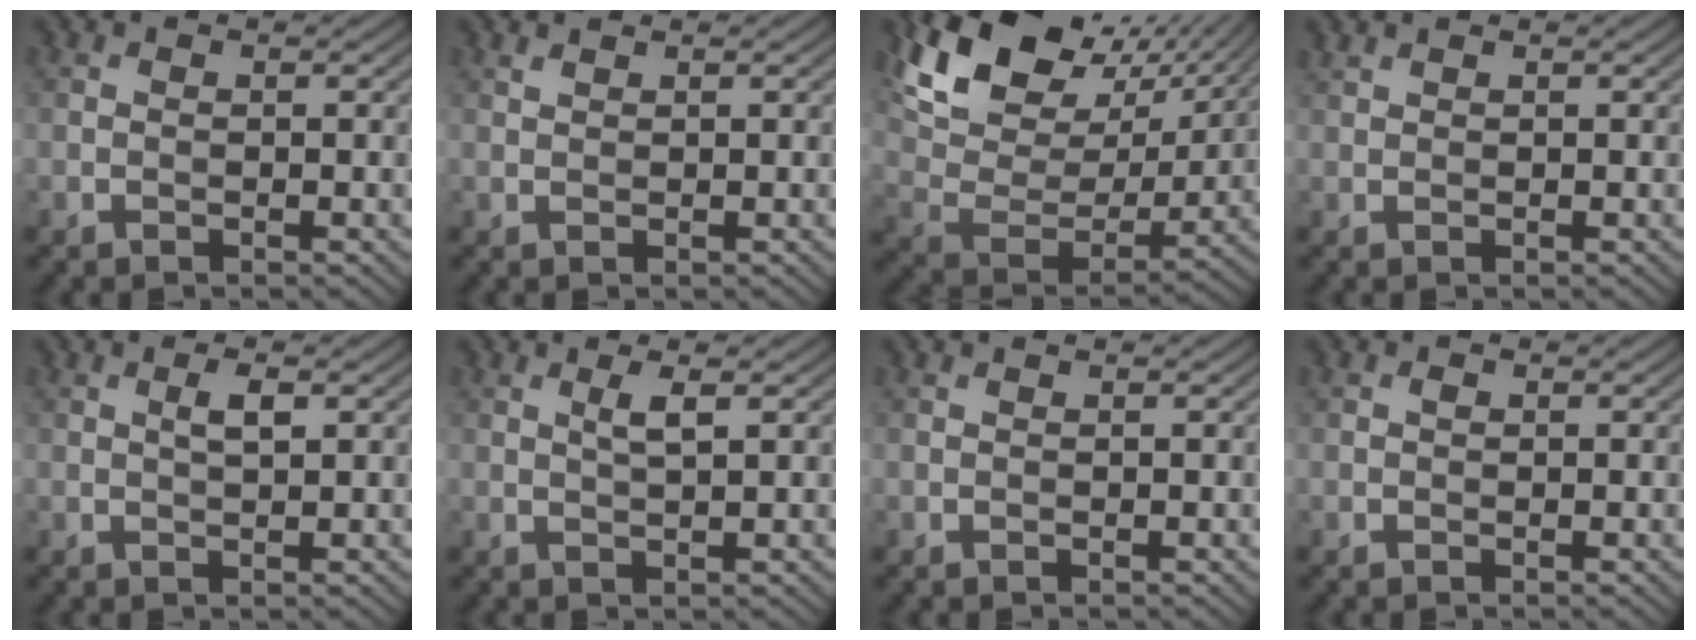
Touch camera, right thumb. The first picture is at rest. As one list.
[{"total": 0.8, "force": [0.7, 0.1, 0.4], "torque": [-0.014, 0.003, 0.017]}, {"total": 16.0, "force": [9.7, 8.9, 9.0], "torque": [-0.215, 0.016, 0.167]}, {"total": 1.0, "force": [0.9, 0.2, 0.3], "torque": [-0.011, 0.004, 0.023]}, {"total": 1.8, "force": [0.6, 0.4, 1.7], "torque": [-0.036, 0.002, 0.011]}, {"total": 2.0, "force": [0.8, 0.2, 1.9], "torque": [-0.040, 0.002, 0.015]}, {"total": 0.0}, {"total": 0.5, "force": [0.1, 0.4, 0.3], "torque": [-0.002, -0.001, 0.001]}]